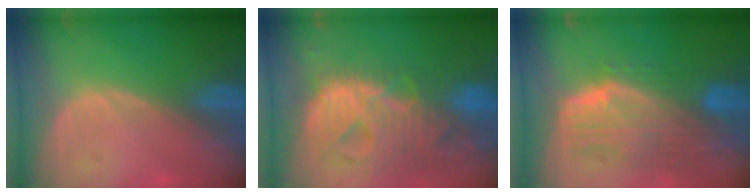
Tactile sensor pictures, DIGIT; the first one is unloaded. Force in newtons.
{"total": 13.4, "press": 11.4, "slide": 7.0}
{"total": 10.2, "press": 8.9, "slide": 5.0}